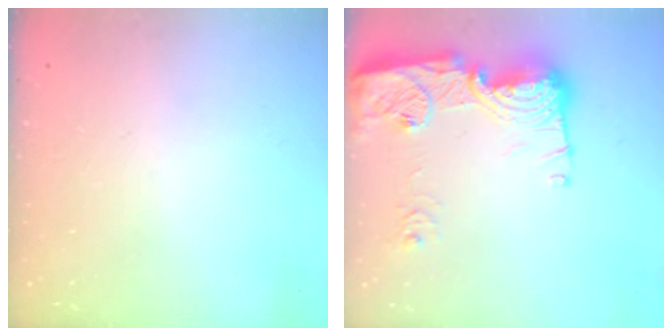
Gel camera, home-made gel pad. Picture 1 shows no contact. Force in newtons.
{"total": 18.9, "press": 18.8, "slide": 1.7}